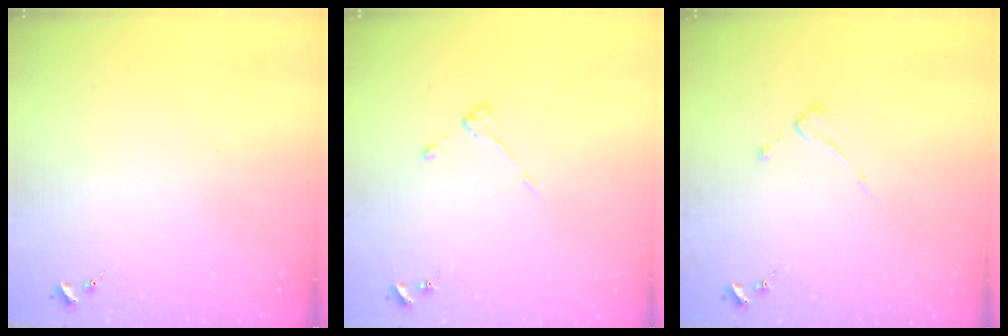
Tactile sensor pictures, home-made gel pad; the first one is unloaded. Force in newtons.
{"total": 2.8, "press": 2.8, "slide": 0.3}
{"total": 3.6, "press": 3.6, "slide": 0.4}